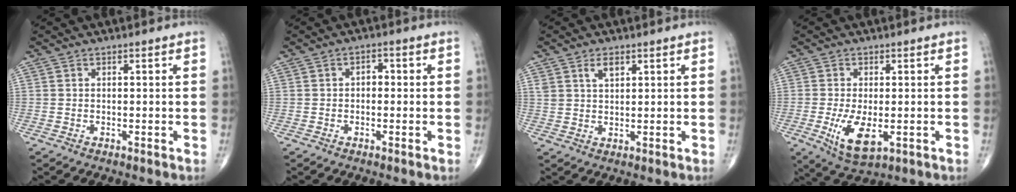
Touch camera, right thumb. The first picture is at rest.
{"total": 2.1, "force": [0.0, 1.5, 1.6], "torque": [-0.015, 0.009, -0.006]}
{"total": 3.4, "force": [1.9, 1.7, 2.2], "torque": [-0.034, -0.009, 0.037]}
{"total": 7.8, "force": [-1.9, 3.5, 6.7], "torque": [-0.125, -0.018, -0.025]}